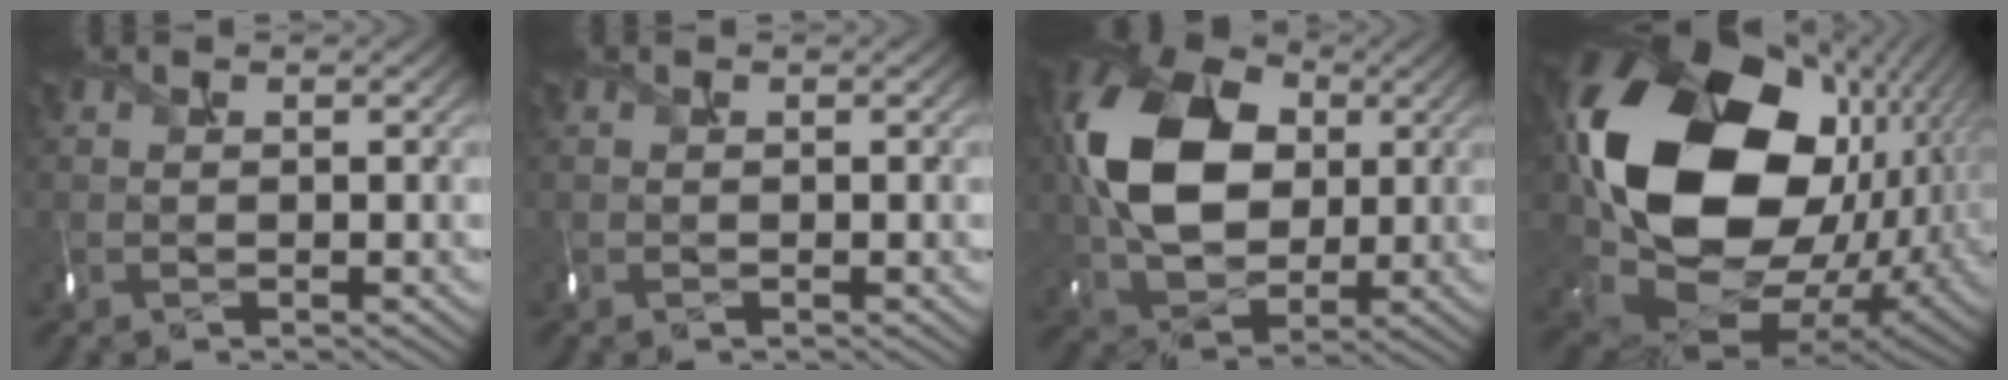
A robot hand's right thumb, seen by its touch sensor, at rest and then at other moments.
{"total": 0.0}
{"total": 13.7, "force": [2.1, 10.0, 9.2], "torque": [-0.213, 0.008, 0.033]}
{"total": 20.1, "force": [2.8, 15.5, 12.3], "torque": [-0.296, -0.044, 0.080]}